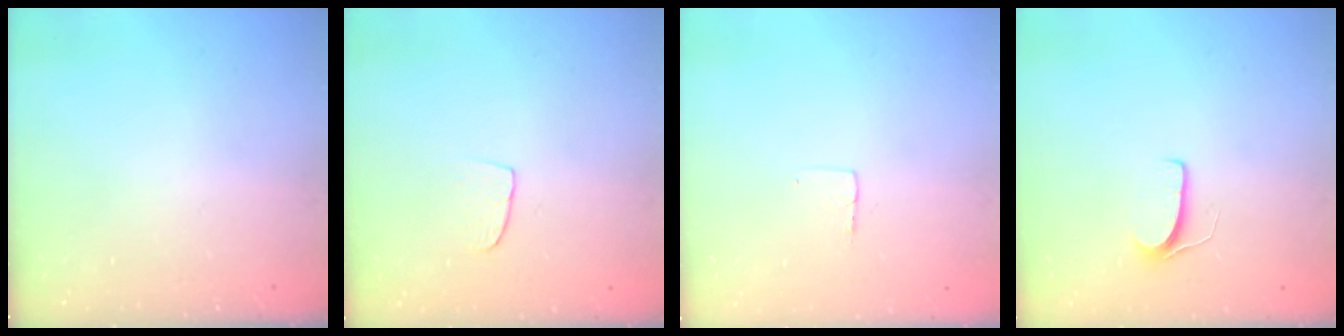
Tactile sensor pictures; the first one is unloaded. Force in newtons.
{"total": 5.9, "press": 5.9, "slide": 0.4}
{"total": 3.0, "press": 3.0, "slide": 0.2}
{"total": 5.9, "press": 5.9, "slide": 0.4}